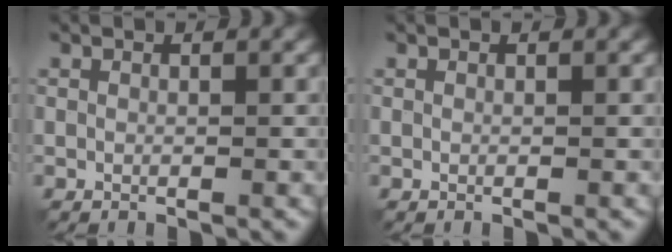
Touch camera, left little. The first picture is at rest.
{"total": 0.0}